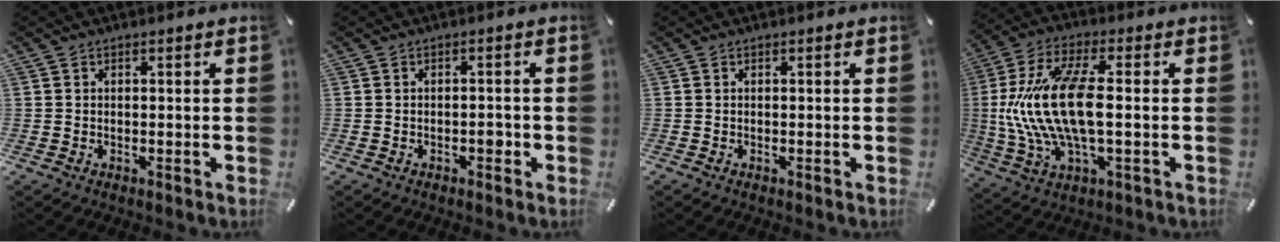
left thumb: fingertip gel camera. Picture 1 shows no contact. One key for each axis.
{"total": 2.2, "fx": -1.0, "fy": 1.2, "fz": 1.6, "tx": -0.028, "ty": 0.006, "tz": -0.018}
{"total": 0.0}
{"total": 16.7, "fx": 0.0, "fy": 6.6, "fz": 15.4, "tx": -0.336, "ty": -0.015, "tz": -0.007}